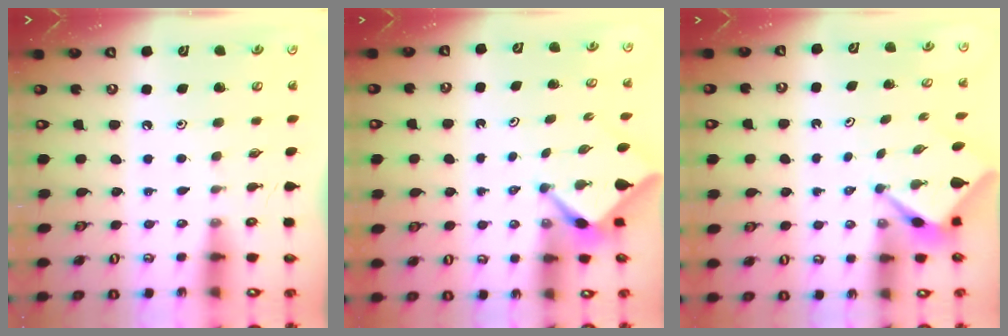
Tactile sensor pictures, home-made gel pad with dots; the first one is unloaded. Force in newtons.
{"total": 2.5, "press": 2.5, "slide": 0.3}
{"total": 2.6, "press": 2.6, "slide": 0.1}